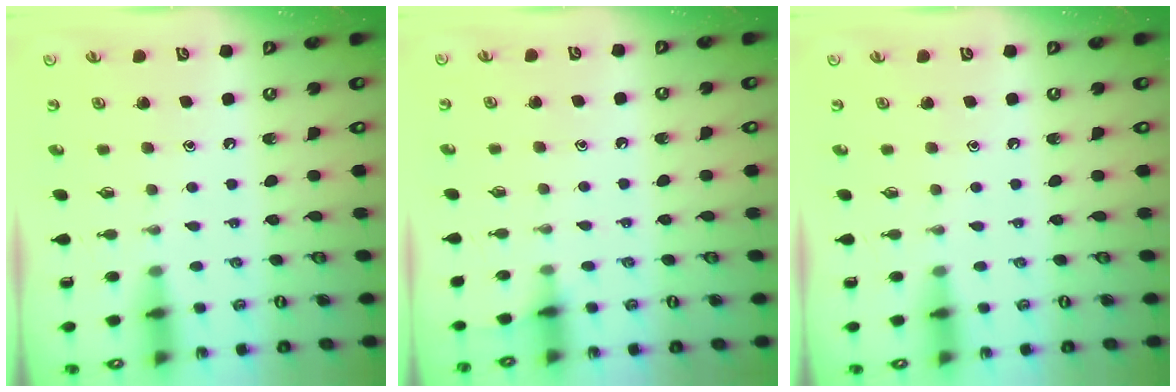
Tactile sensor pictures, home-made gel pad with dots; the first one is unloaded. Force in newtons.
{"total": 4.3, "press": 4.2, "slide": 0.6}
{"total": 0.0}